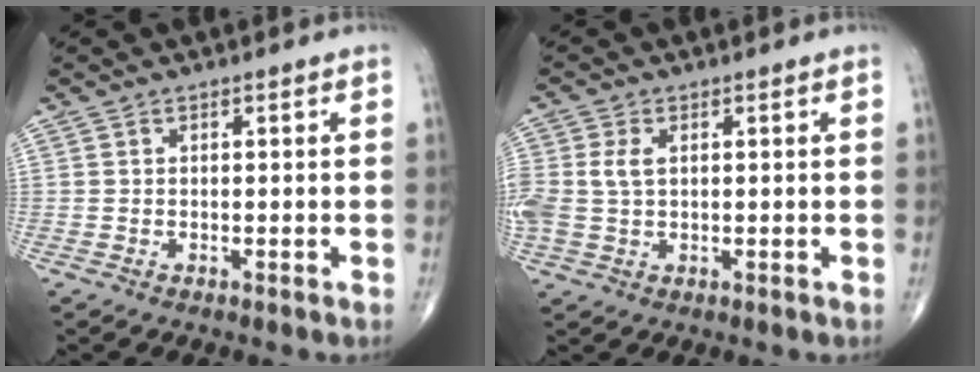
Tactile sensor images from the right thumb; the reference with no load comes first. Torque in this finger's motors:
{"motor_torque": [0.53, 0.48, 0.57, 0.12, 0.17]}